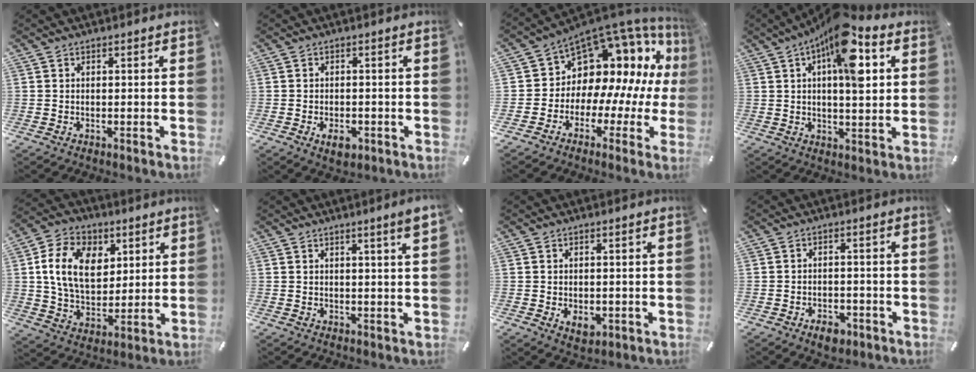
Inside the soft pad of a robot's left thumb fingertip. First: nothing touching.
{"total": 3.6, "force": [-1.5, 2.1, 2.6], "torque": [-0.056, 0.002, -0.028]}
{"total": 11.4, "force": [6.5, 8.5, 4.2], "torque": [-0.067, -0.086, 0.120]}
{"total": 14.2, "force": [5.7, 5.3, 11.9], "torque": [-0.179, -0.021, 0.093]}
{"total": 13.9, "force": [4.0, 10.3, 8.5], "torque": [-0.163, 0.005, 0.074]}
{"total": 3.9, "force": [1.8, 0.0, 3.4], "torque": [-0.057, -0.004, 0.028]}
{"total": 3.5, "force": [-0.8, 2.5, 2.3], "torque": [-0.029, -0.004, -0.016]}
{"total": 4.1, "force": [-2.4, 2.5, 2.1], "torque": [-0.038, 0.009, -0.044]}